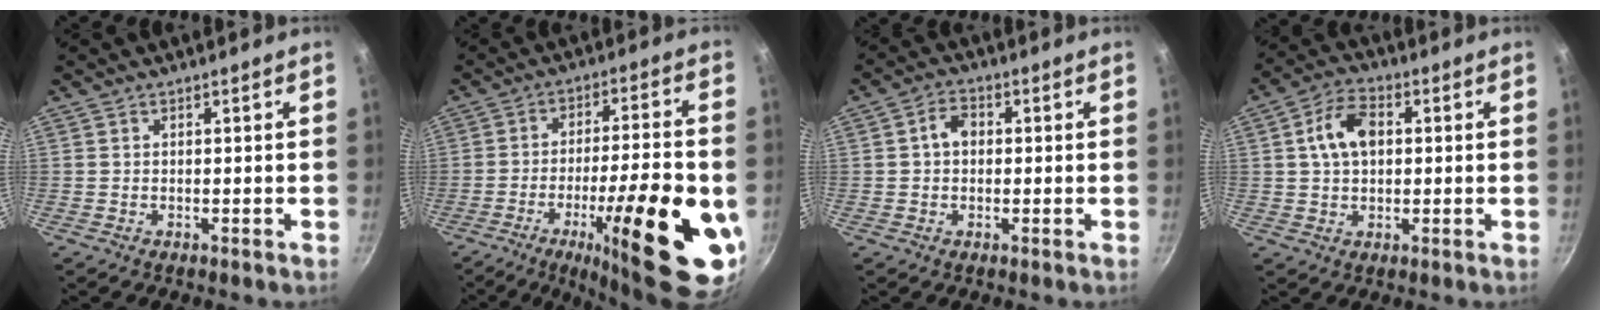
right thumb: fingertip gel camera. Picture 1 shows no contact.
{"total": 24.3, "force": [-8.0, 5.9, 22.2], "torque": [-0.301, 0.020, -0.114]}
{"total": 4.2, "force": [0.3, 3.2, 2.7], "torque": [-0.029, 0.012, -0.002]}
{"total": 6.2, "force": [0.7, 4.3, 4.4], "torque": [-0.066, 0.017, 0.005]}